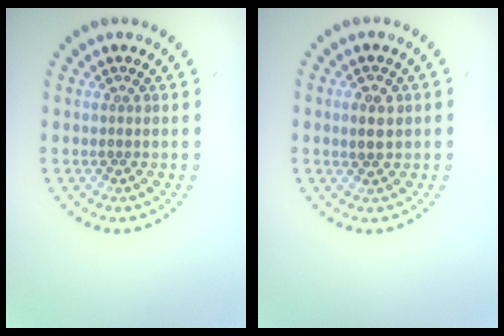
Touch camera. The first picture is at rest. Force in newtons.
{"total": 1.8, "press": 1.8, "slide": 0.3}